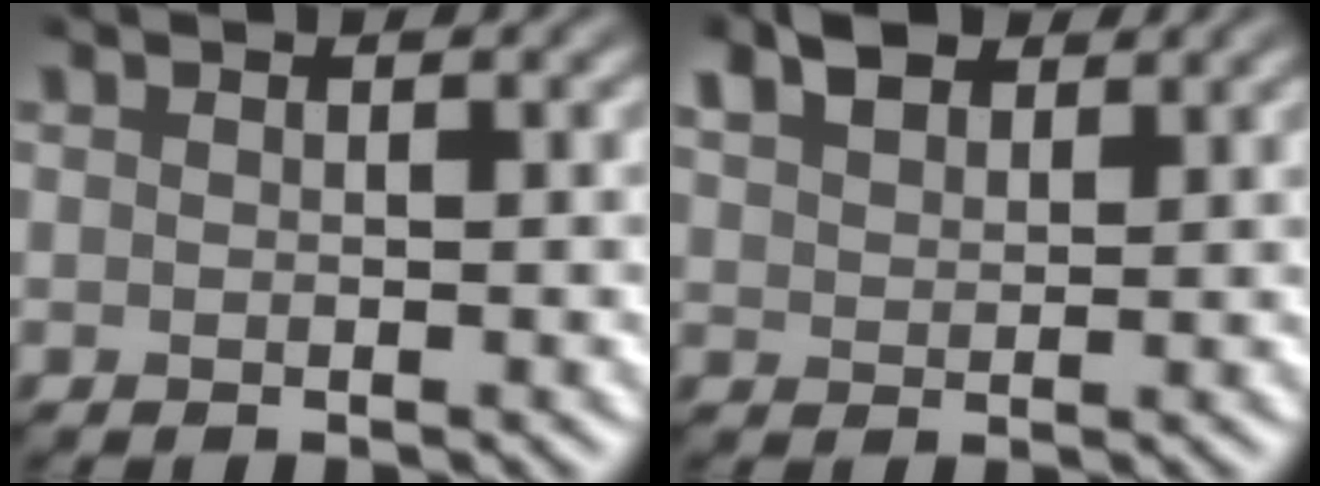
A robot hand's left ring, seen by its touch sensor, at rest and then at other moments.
{"total": 3.1, "force": [2.2, 1.6, 1.5], "torque": [-0.041, 0.012, 0.043]}